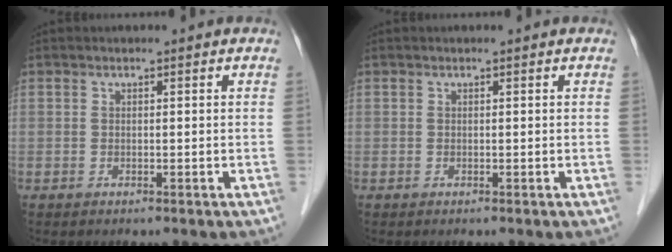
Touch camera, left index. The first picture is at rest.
{"total": 0.0}